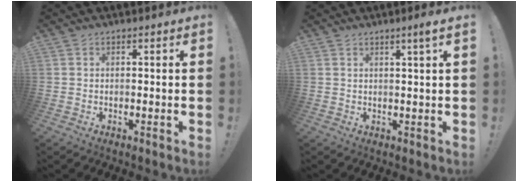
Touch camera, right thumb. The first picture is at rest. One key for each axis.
{"total": 2.8, "fx": 1.4, "fy": -0.6, "fz": 2.4, "tx": -0.037, "ty": -0.006, "tz": 0.019}